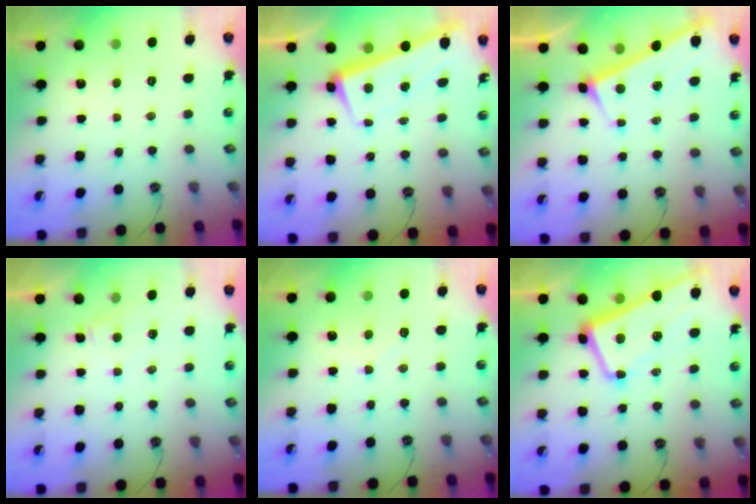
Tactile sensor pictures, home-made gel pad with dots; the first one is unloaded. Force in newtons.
{"total": 1.9, "press": 1.0, "slide": 1.6}
{"total": 4.0, "press": 4.0, "slide": 0.4}
{"total": 2.4, "press": 2.4, "slide": 0.1}
{"total": 4.9, "press": 4.8, "slide": 0.3}
{"total": 3.6, "press": 3.4, "slide": 1.2}